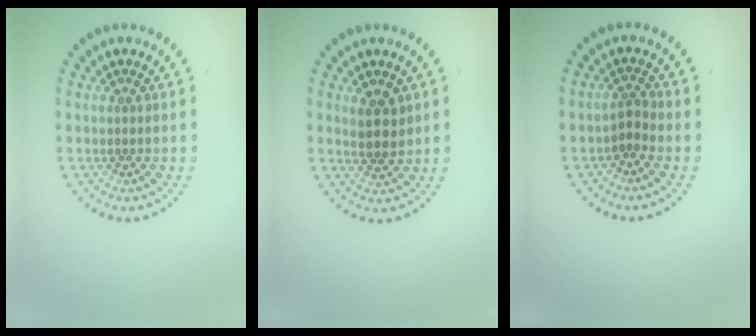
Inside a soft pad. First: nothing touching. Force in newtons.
{"total": 2.4, "press": 2.3, "slide": 0.8}
{"total": 1.7, "press": 1.1, "slide": 1.2}